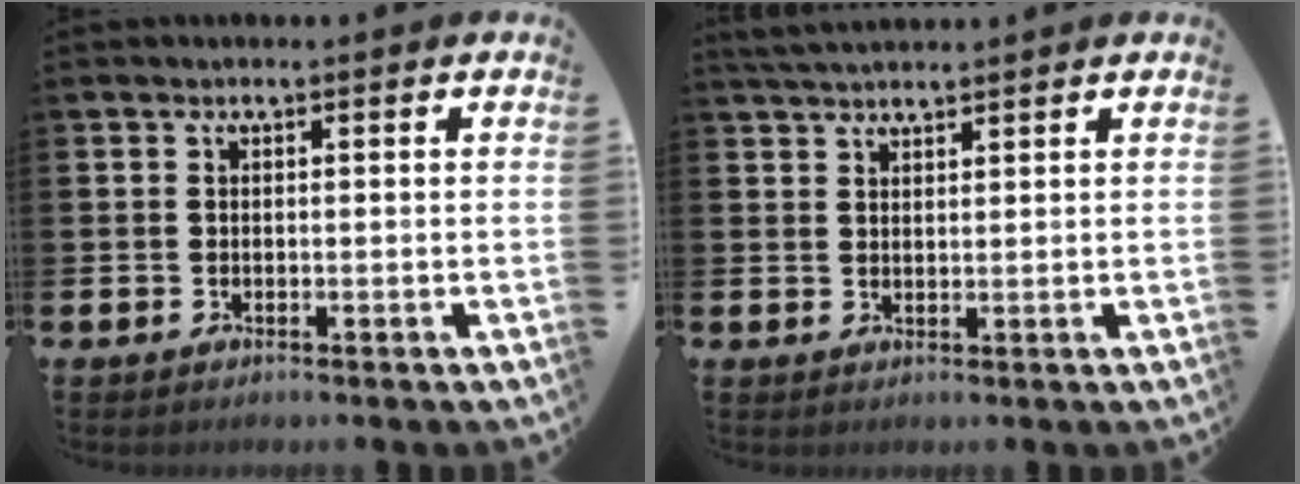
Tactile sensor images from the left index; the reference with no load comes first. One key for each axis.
{"total": 2.9, "fx": 2.8, "fy": 0.4, "fz": 0.7, "tx": -0.015, "ty": -0.009, "tz": 0.051}